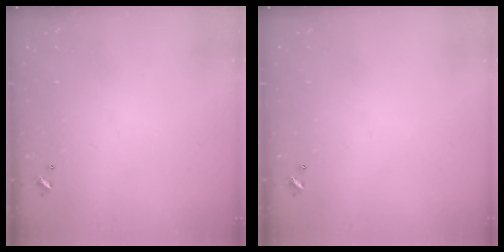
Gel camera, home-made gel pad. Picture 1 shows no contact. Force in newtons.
{"total": 0.0}